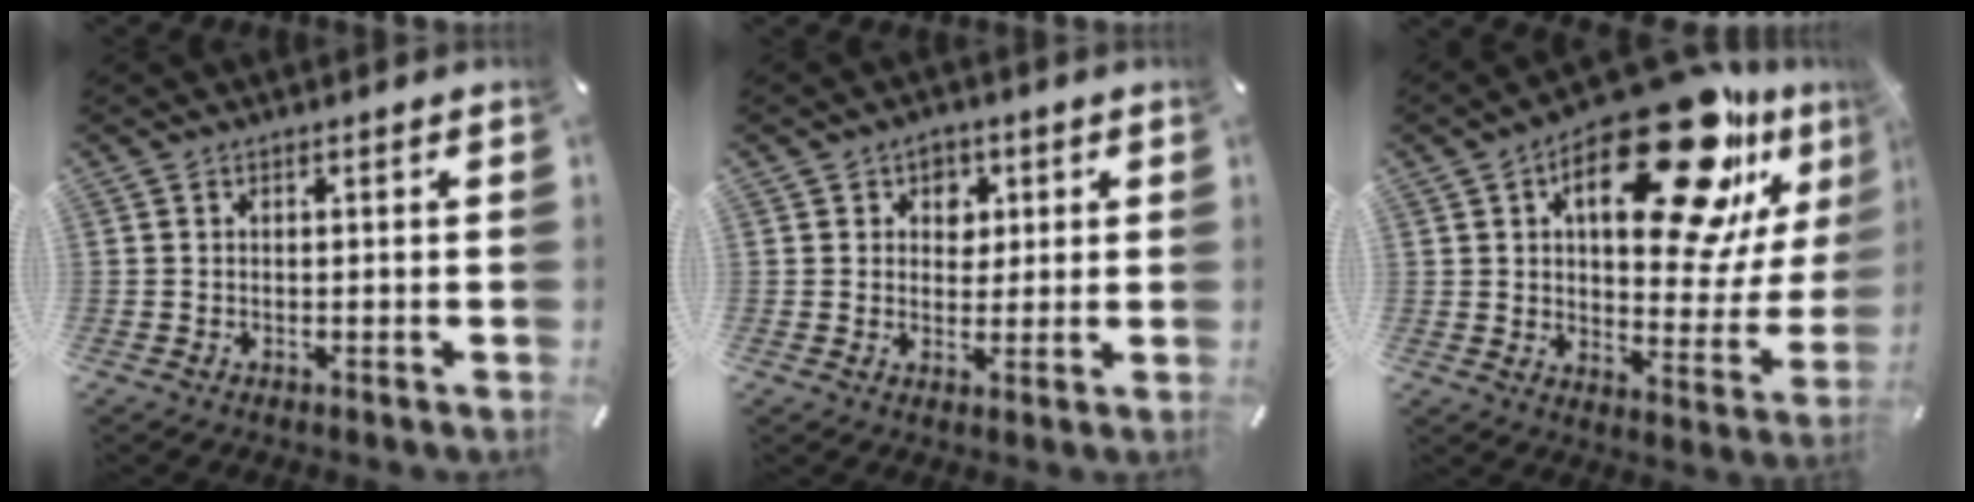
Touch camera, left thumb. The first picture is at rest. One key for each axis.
{"total": 4.7, "fx": 1.5, "fy": 4.2, "fz": 1.4, "tx": -0.008, "ty": -0.003, "tz": 0.019}
{"total": 28.1, "fx": 15.7, "fy": 12.7, "fz": 19.5, "tx": -0.259, "ty": -0.106, "tz": 0.255}